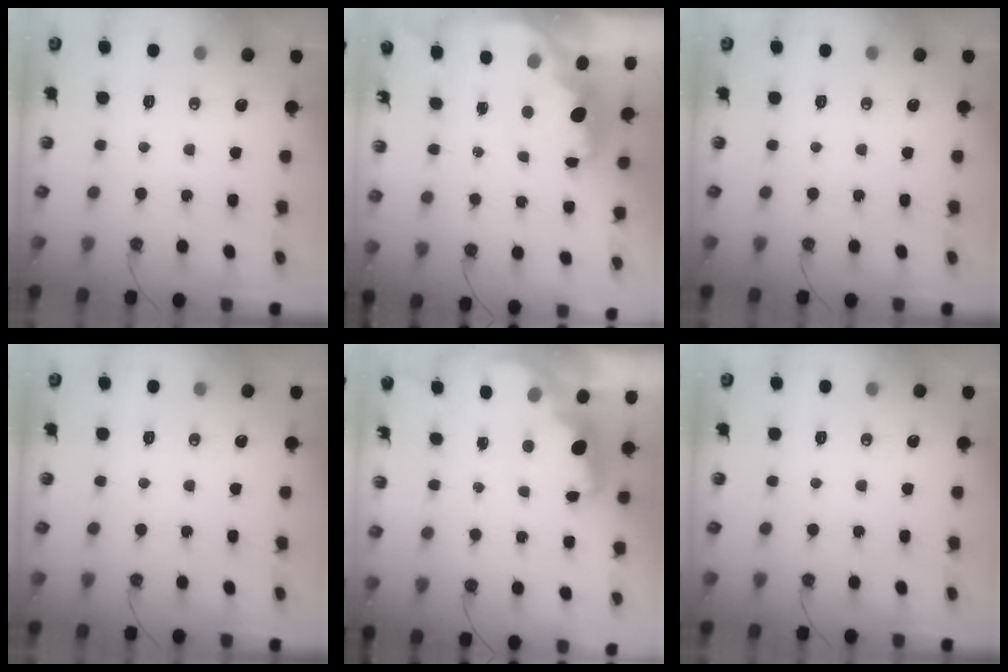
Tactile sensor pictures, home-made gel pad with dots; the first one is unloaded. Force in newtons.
{"total": 2.7, "press": 2.6, "slide": 0.6}
{"total": 0.0}
{"total": 0.0}
{"total": 2.2, "press": 2.1, "slide": 0.6}
{"total": 0.0}